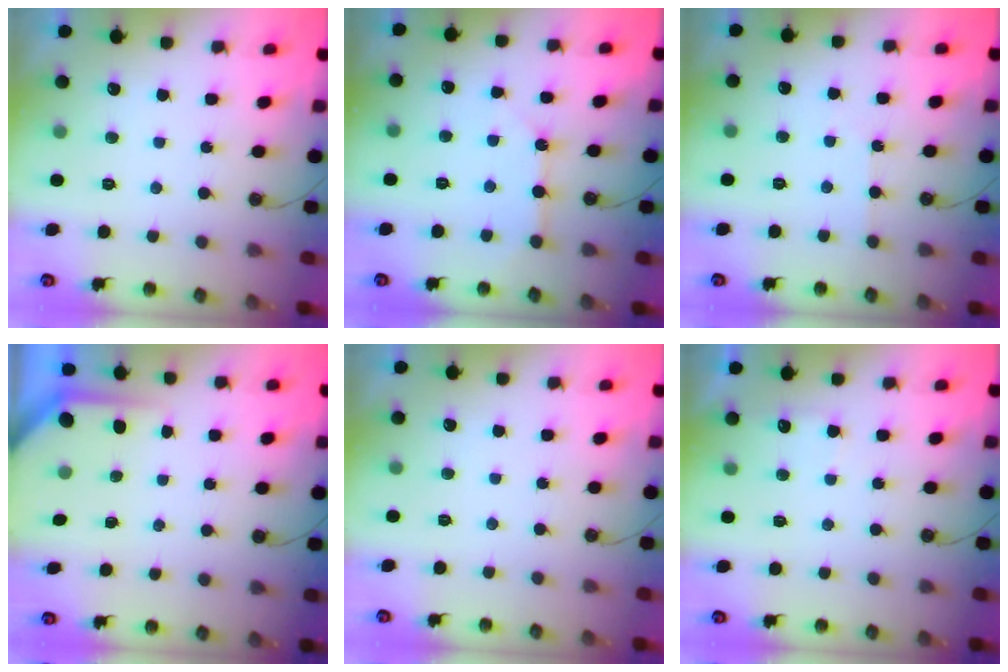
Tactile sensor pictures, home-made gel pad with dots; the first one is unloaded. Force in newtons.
{"total": 4.5, "press": 4.5, "slide": 0.4}
{"total": 2.2, "press": 2.1, "slide": 0.4}
{"total": 3.8, "press": 3.8, "slide": 0.4}
{"total": 0.0}
{"total": 4.3, "press": 4.2, "slide": 0.8}